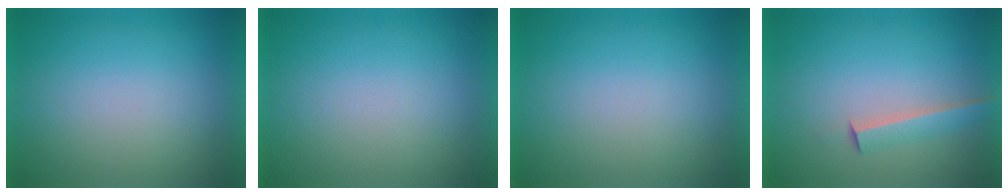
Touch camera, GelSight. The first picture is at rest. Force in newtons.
{"total": 0.0}
{"total": 0.0}
{"total": 2.4}